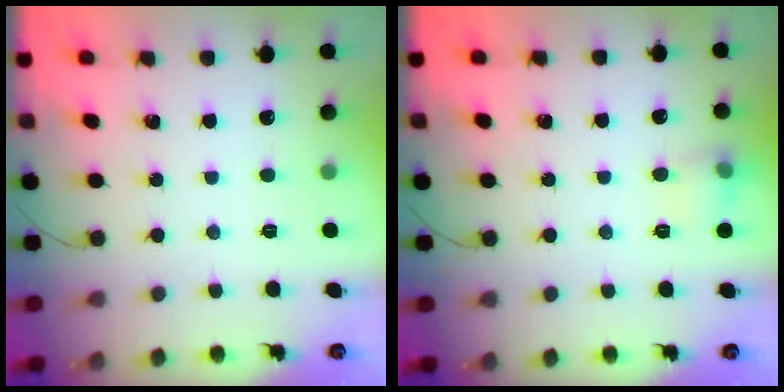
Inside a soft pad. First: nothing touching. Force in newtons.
{"total": 7.1, "press": 7.0, "slide": 1.2}